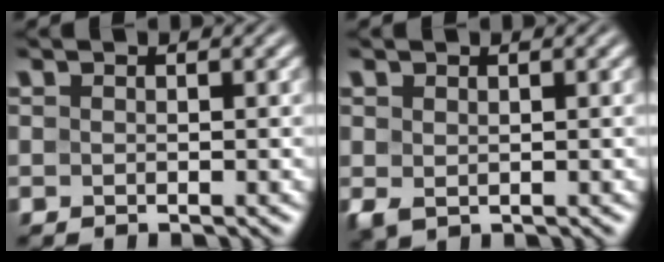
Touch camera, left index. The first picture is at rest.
{"total": 1.2, "force": [0.2, 0.8, 0.9], "torque": [-0.022, -0.003, 0.008]}